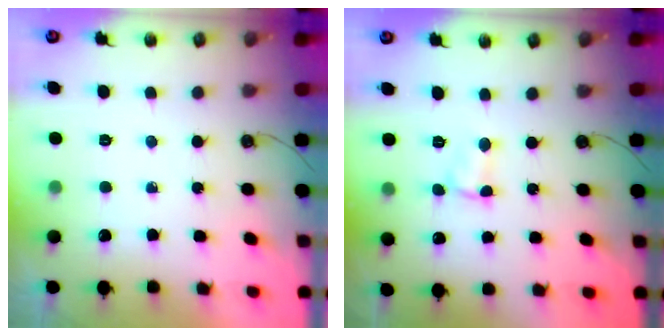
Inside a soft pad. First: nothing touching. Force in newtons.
{"total": 2.2, "press": 2.2, "slide": 0.4}